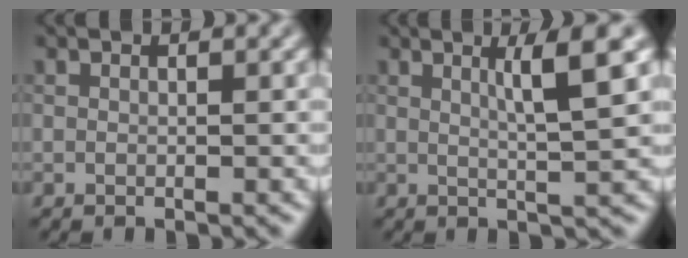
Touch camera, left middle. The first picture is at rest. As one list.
[{"total": 4.2, "force": [1.5, 0.4, 3.8], "torque": [-0.055, 0.004, 0.026]}]